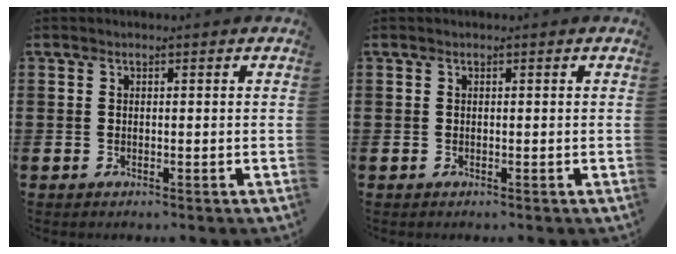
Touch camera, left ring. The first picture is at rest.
{"total": 0.0}